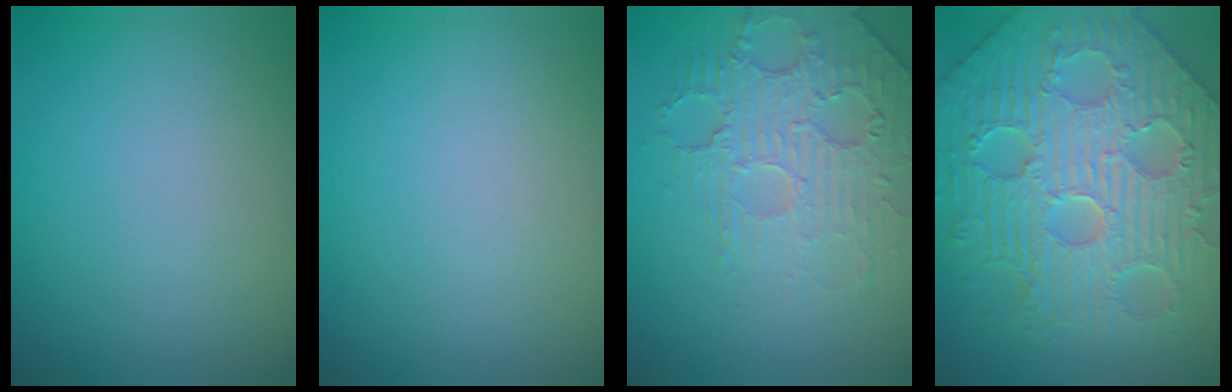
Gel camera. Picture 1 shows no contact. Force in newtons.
{"total": 0.0}
{"total": 2.9, "press": 2.4, "slide": 1.6}
{"total": 7.6, "press": 6.3, "slide": 4.3}